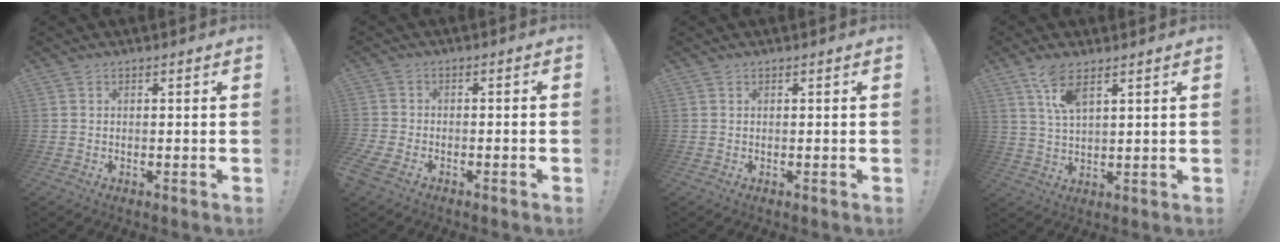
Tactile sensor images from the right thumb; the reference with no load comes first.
{"total": 4.1, "force": [-2.9, 1.7, 2.2], "torque": [-0.059, 0.000, -0.057]}
{"total": 0.0}
{"total": 7.1, "force": [4.5, 2.2, 5.0], "torque": [-0.099, -0.013, 0.080]}